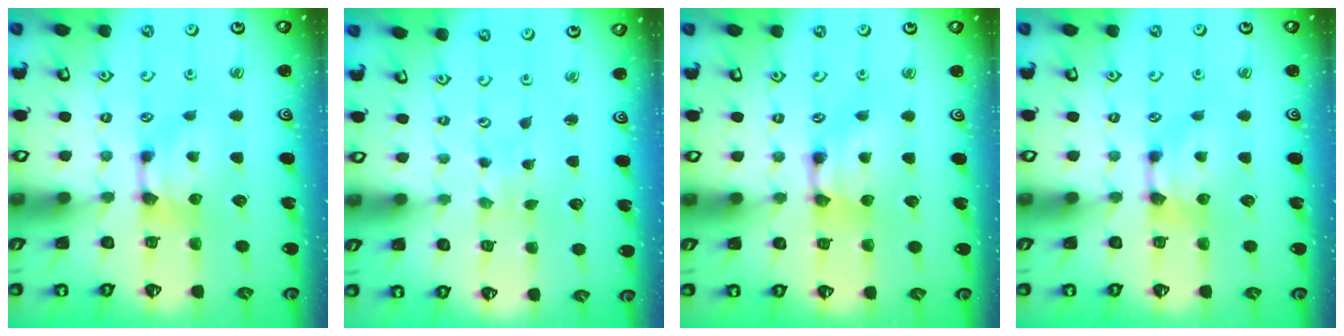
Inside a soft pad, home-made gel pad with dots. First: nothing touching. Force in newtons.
{"total": 5.7, "press": 5.7, "slide": 0.3}
{"total": 1.7, "press": 1.7, "slide": 0.0}
{"total": 0.0}